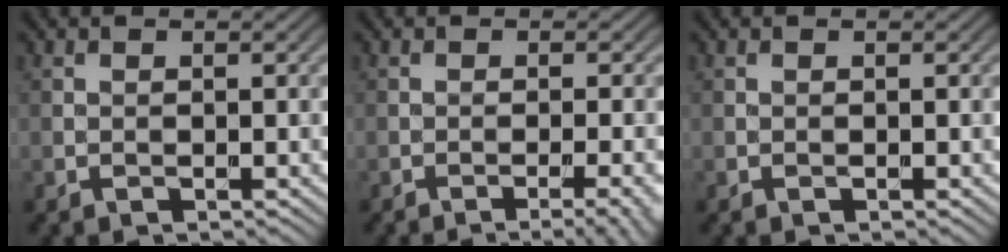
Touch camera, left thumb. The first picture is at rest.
{"total": 4.4, "force": [-2.1, 0.9, 3.7], "torque": [-0.042, 0.006, -0.031]}
{"total": 0.0}